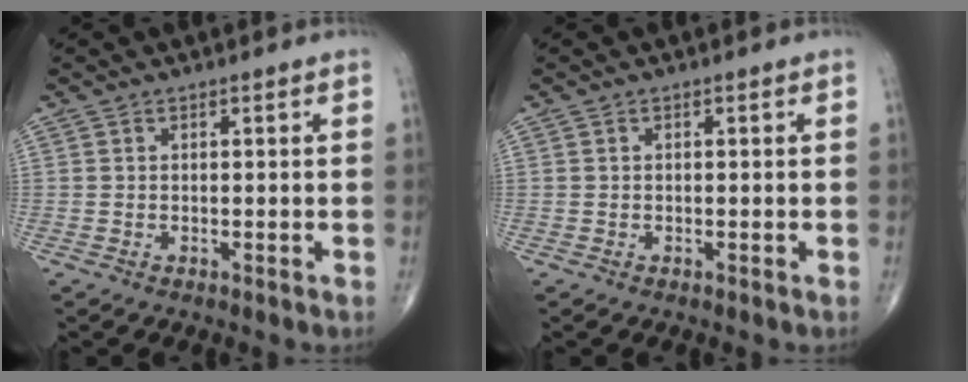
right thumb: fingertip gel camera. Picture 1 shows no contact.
{"total": 0.0}